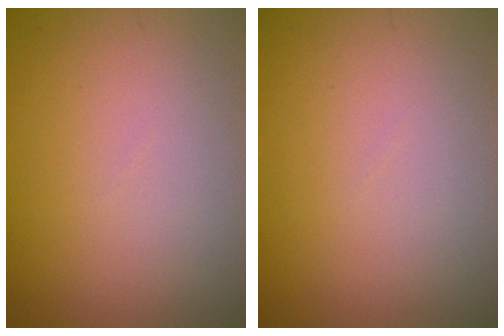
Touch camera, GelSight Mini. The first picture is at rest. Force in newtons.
{"total": 0.0}